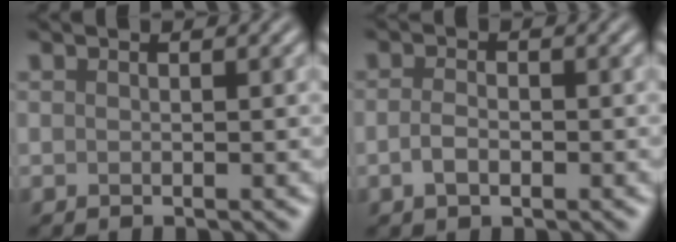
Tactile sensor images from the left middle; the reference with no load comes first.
{"total": 1.8, "force": [-0.5, 1.1, 1.3], "torque": [-0.027, 0.000, -0.013]}